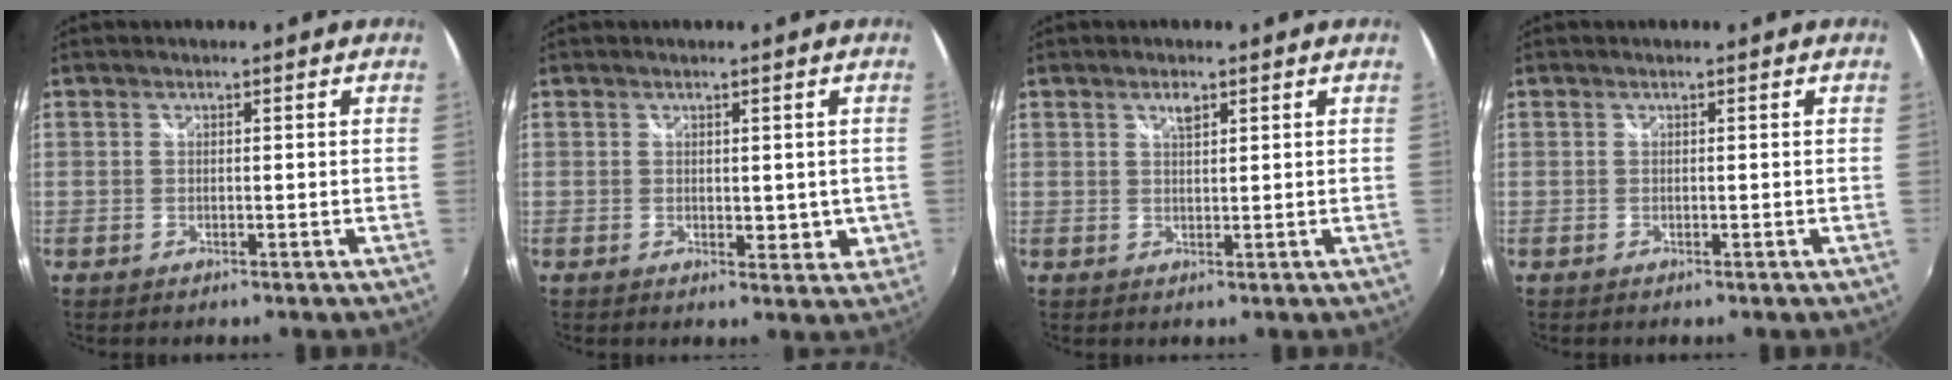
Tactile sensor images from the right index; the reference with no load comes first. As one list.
[{"total": 3.9, "force": [-0.2, 2.4, 3.1], "torque": [-0.035, -0.008, 0.002]}, {"total": 2.1, "force": [1.2, 0.9, 1.5], "torque": [-0.023, 0.003, 0.021]}, {"total": 0.0}]